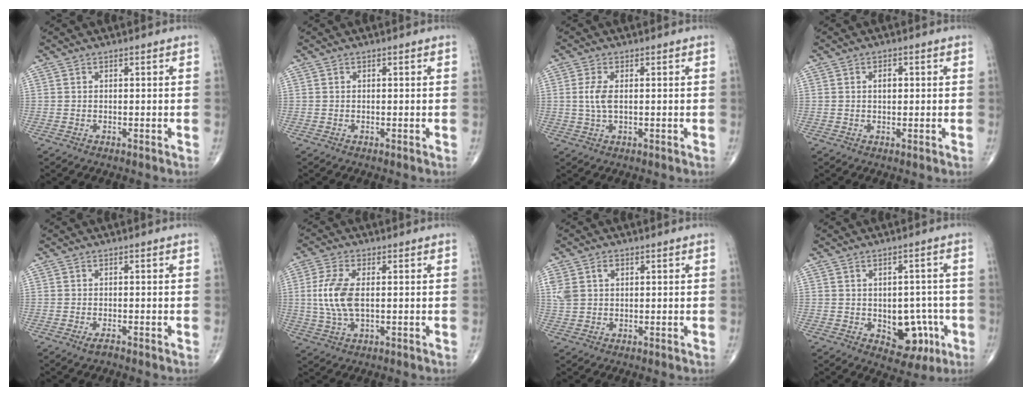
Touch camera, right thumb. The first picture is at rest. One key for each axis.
{"total": 0.0}
{"total": 3.9, "fx": 0.4, "fy": 1.7, "fz": 3.5, "tx": -0.085, "ty": 0.000, "tz": 0.010}
{"total": 2.1, "fx": 0.4, "fy": 1.3, "fz": 1.7, "tx": -0.026, "ty": 0.001, "tz": 0.006}
{"total": 1.2, "fx": -0.8, "fy": 0.3, "fz": 0.9, "tx": -0.023, "ty": -0.002, "tz": -0.017}
{"total": 8.6, "fx": 0.5, "fy": 4.1, "fz": 7.5, "tx": -0.178, "ty": -0.002, "tz": 0.012}
{"total": 4.7, "fx": 1.6, "fy": 3.3, "fz": 2.9, "tx": -0.062, "ty": 0.010, "tz": 0.039}
{"total": 9.2, "fx": -2.5, "fy": 6.2, "fz": 6.3, "tx": -0.039, "ty": 0.015, "tz": -0.020}